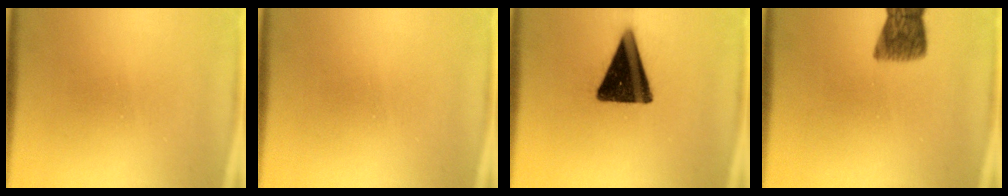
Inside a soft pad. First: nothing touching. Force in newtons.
{"total": 0.0}
{"total": 15.8}
{"total": 6.7}